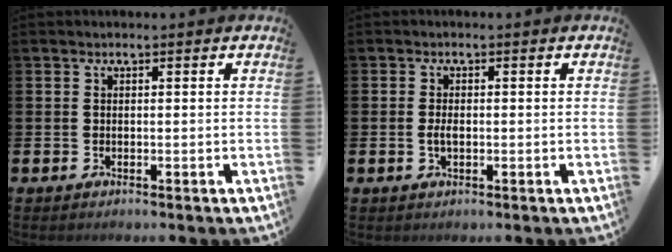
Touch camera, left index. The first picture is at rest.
{"total": 1.7, "force": [-0.3, 0.9, 1.5], "torque": [-0.028, 0.002, -0.006]}